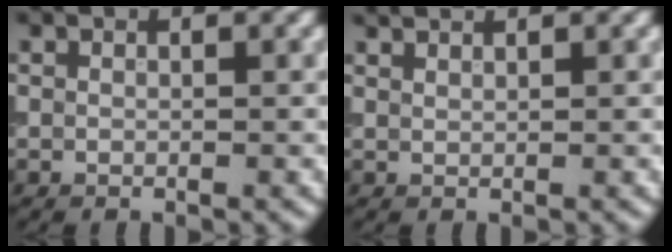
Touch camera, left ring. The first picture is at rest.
{"total": 1.1, "force": [1.0, 0.1, 0.3], "torque": [-0.008, 0.001, 0.017]}